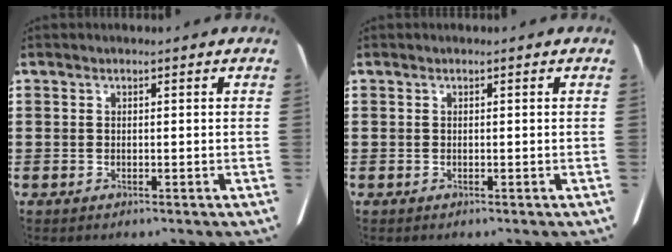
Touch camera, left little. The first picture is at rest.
{"total": 0.0}